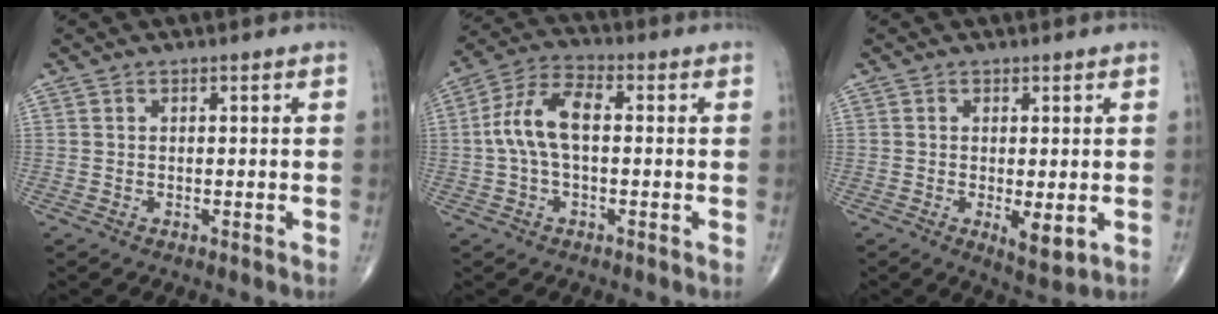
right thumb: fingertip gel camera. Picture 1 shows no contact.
{"total": 9.6, "force": [0.3, 4.9, 8.2], "torque": [-0.174, 0.032, 0.001]}
{"total": 4.4, "force": [-0.7, 1.6, 4.1], "torque": [-0.061, -0.015, -0.006]}